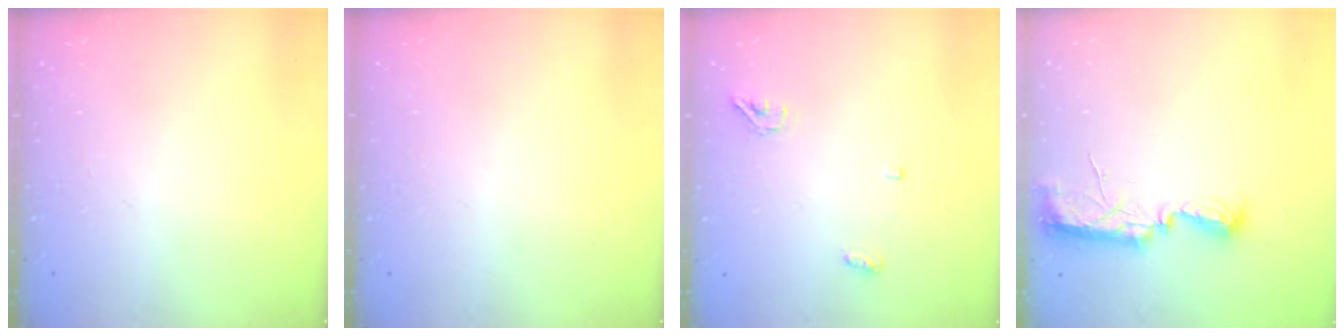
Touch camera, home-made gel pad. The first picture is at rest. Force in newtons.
{"total": 0.0}
{"total": 4.3, "press": 4.0, "slide": 1.4}
{"total": 10.0, "press": 8.9, "slide": 4.5}